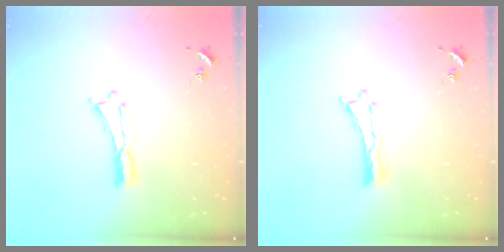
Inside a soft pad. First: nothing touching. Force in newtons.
{"total": 0.0}